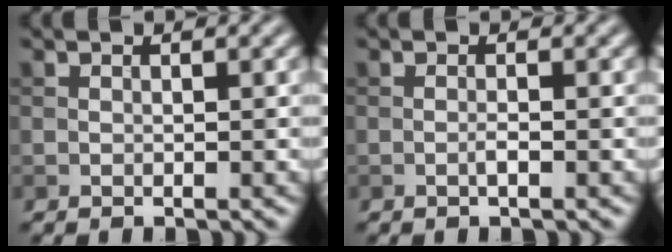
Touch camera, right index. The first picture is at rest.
{"total": 0.8, "force": [-0.3, 0.1, 0.7], "torque": [-0.014, 0.000, -0.008]}